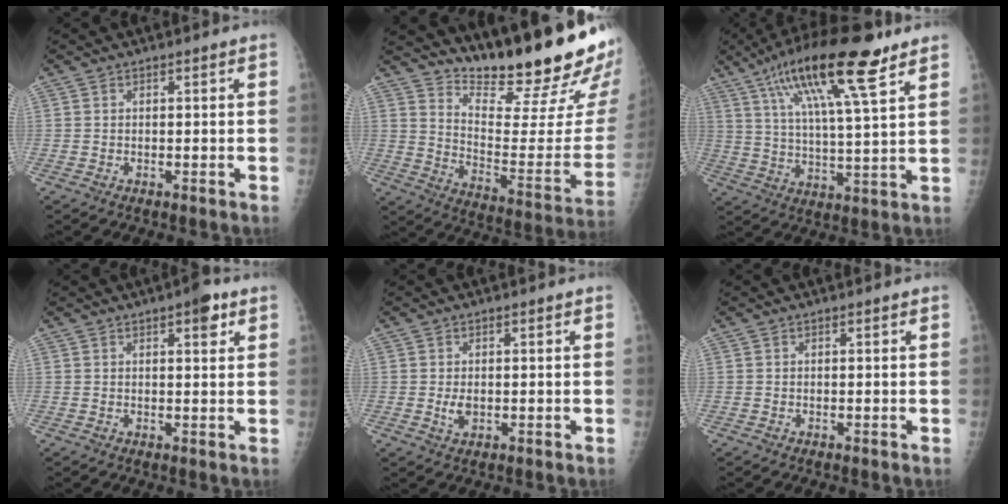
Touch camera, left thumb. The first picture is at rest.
{"total": 25.6, "force": [19.5, 4.9, 15.7], "torque": [-0.209, -0.138, 0.286]}
{"total": 19.5, "force": [10.9, 4.1, 15.6], "torque": [-0.266, -0.019, 0.190]}
{"total": 4.1, "force": [2.2, 1.5, 3.1], "torque": [-0.030, -0.007, 0.026]}
{"total": 2.2, "force": [0.0, 1.3, 1.8], "torque": [-0.031, -0.006, 0.003]}
{"total": 0.0}